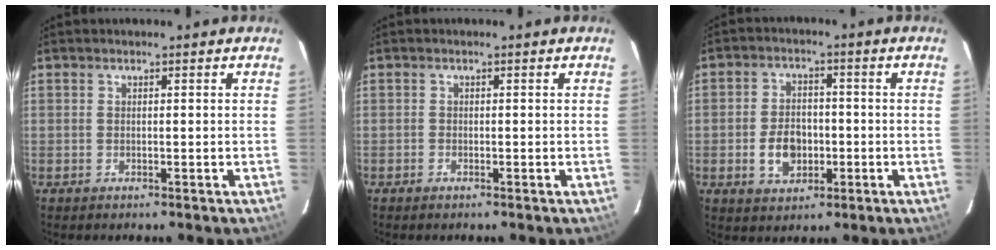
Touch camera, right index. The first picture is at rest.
{"total": 0.6, "force": [-0.5, 0.3, 0.1], "torque": [-0.005, 0.000, -0.011]}
{"total": 7.2, "force": [-1.9, 5.1, 4.7], "torque": [-0.095, 0.011, -0.024]}